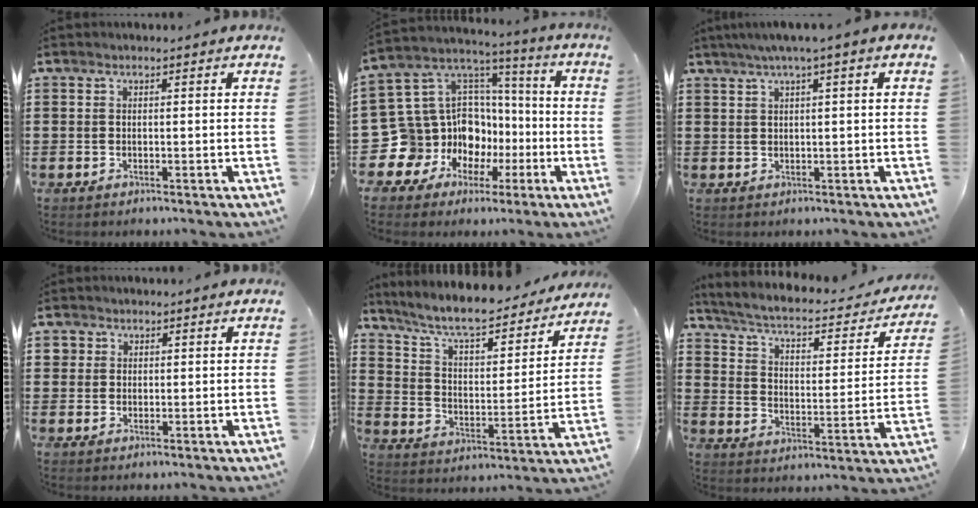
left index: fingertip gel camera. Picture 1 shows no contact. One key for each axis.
{"total": 13.6, "fx": -4.4, "fy": 12.5, "fz": 2.9, "tx": -0.111, "ty": -0.028, "tz": -0.044}
{"total": 2.4, "fx": 1.0, "fy": -0.2, "fz": 2.1, "tx": -0.042, "ty": 0.000, "tz": 0.015}
{"total": 1.9, "fx": 1.2, "fy": 1.6, "fz": 0.2, "tx": -0.011, "ty": 0.007, "tz": 0.023}
{"total": 8.1, "fx": 7.2, "fy": 0.9, "fz": 3.6, "tx": -0.101, "ty": -0.047, "tz": 0.119}
{"total": 4.1, "fx": 3.1, "fy": 0.8, "fz": 2.5, "tx": -0.065, "ty": -0.031, "tz": 0.043}